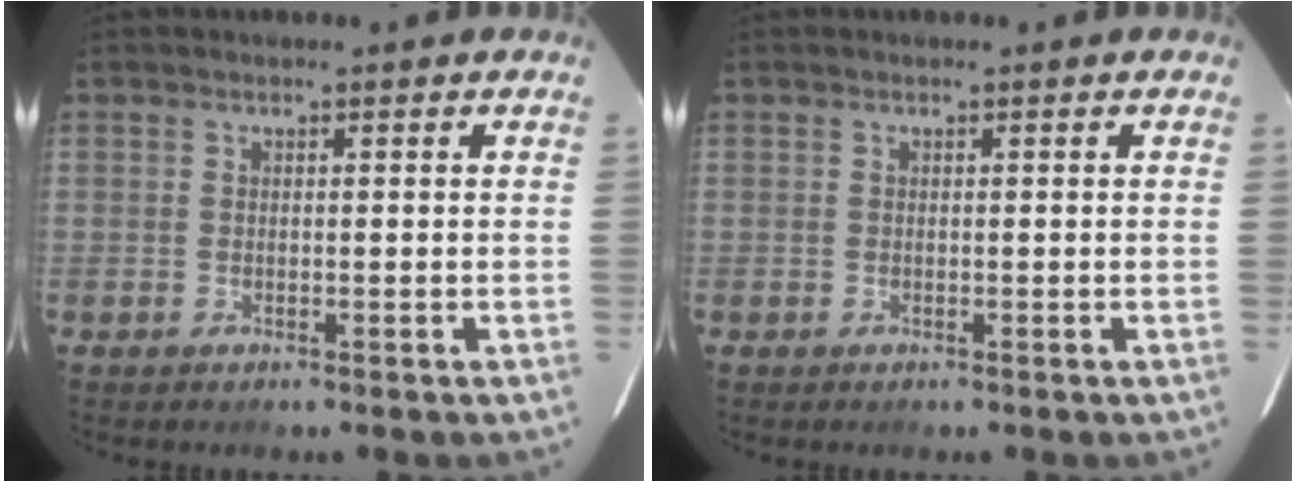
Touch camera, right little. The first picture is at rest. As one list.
[{"total": 0.0}]